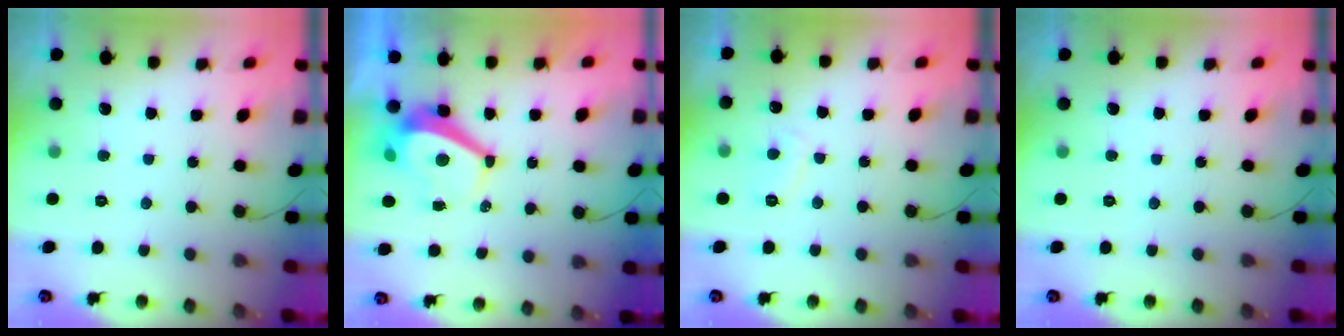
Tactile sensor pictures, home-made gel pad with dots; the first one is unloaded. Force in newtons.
{"total": 6.0, "press": 6.0, "slide": 0.4}
{"total": 2.9, "press": 2.9, "slide": 0.3}
{"total": 0.0}